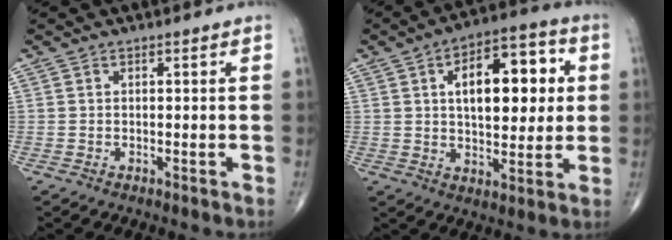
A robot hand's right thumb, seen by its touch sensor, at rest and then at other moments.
{"total": 16.2, "force": [3.4, 8.2, 13.6], "torque": [-0.163, 0.011, 0.050]}